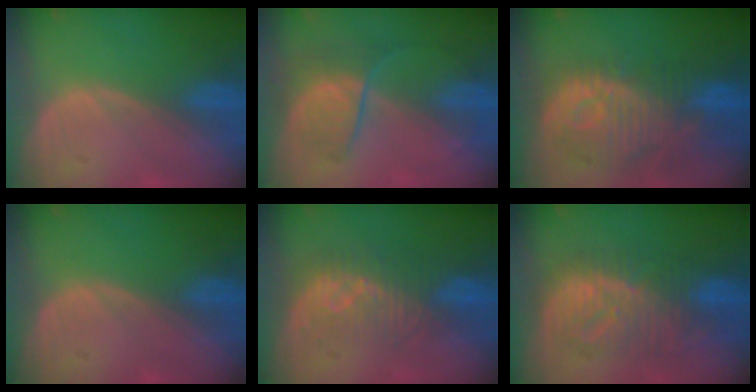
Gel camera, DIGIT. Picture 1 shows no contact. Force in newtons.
{"total": 6.6, "press": 6.2, "slide": 2.3}
{"total": 12.2, "press": 10.9, "slide": 5.4}
{"total": 0.0}
{"total": 8.0, "press": 7.5, "slide": 2.9}
{"total": 9.6, "press": 9.6, "slide": 0.5}